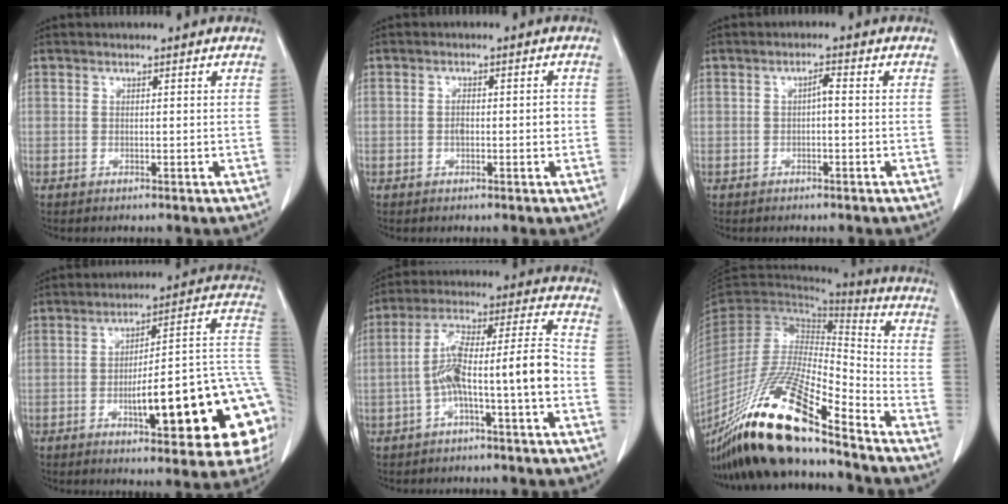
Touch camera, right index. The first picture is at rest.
{"total": 2.8, "force": [-0.4, 1.1, 2.6], "torque": [-0.045, 0.004, -0.004]}
{"total": 1.6, "force": [-0.1, 0.3, 1.5], "torque": [-0.026, 0.005, -0.001]}
{"total": 22.6, "force": [-5.6, 4.3, 21.5], "torque": [-0.190, 0.028, -0.067]}
{"total": 11.8, "force": [-3.5, 0.6, 11.2], "torque": [-0.198, 0.042, -0.060]}
{"total": 22.3, "force": [-16.7, 2.6, 14.5], "torque": [-0.283, -0.039, -0.313]}